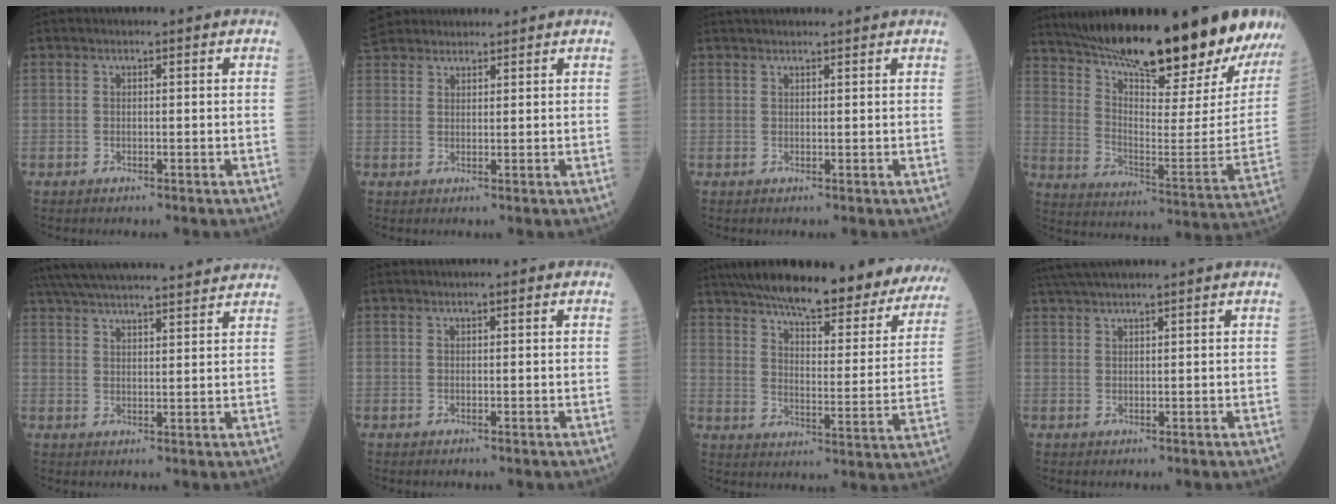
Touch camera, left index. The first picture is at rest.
{"total": 6.4, "force": [5.8, 2.4, 1.5], "torque": [-0.031, 0.033, 0.109]}
{"total": 4.6, "force": [4.3, 0.1, 1.6], "torque": [-0.019, 0.034, 0.059]}
{"total": 31.7, "force": [26.5, 3.7, 17.1], "torque": [-0.275, -0.081, 0.367]}
{"total": 20.8, "force": [19.0, 1.8, 8.1], "torque": [-0.146, 0.037, 0.275]}
{"total": 0.7, "force": [0.2, 0.2, 0.6], "torque": [-0.010, 0.010, 0.001]}
{"total": 30.8, "force": [26.6, 6.2, 14.1], "torque": [-0.225, -0.043, 0.336]}
{"total": 5.1, "force": [4.3, -0.8, 2.6], "torque": [-0.047, 0.030, 0.083]}